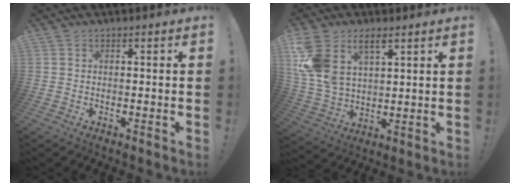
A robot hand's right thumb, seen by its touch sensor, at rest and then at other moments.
{"total": 12.4, "force": [6.5, 7.5, 7.4], "torque": [-0.158, -0.034, 0.125]}